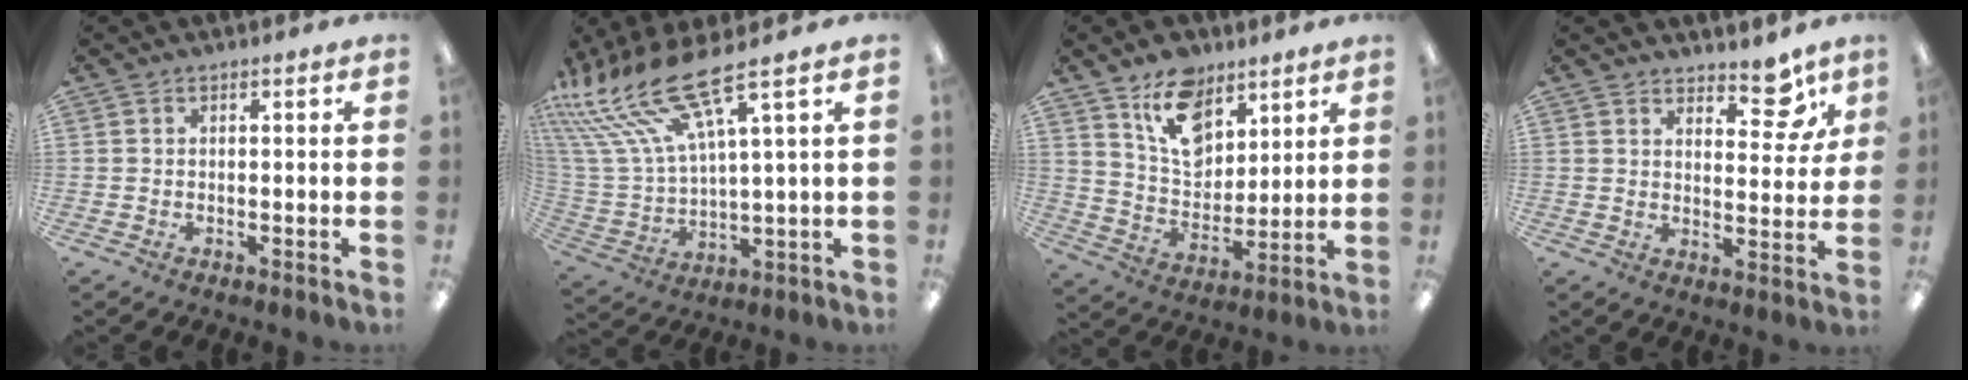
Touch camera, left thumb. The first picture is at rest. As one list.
[{"total": 18.5, "force": [13.1, 4.3, 12.4], "torque": [-0.277, -0.084, 0.228]}, {"total": 14.0, "force": [8.7, 9.2, 6.1], "torque": [-0.094, -0.041, 0.163]}, {"total": 8.1, "force": [6.3, 3.3, 3.8], "torque": [-0.036, -0.041, 0.106]}]